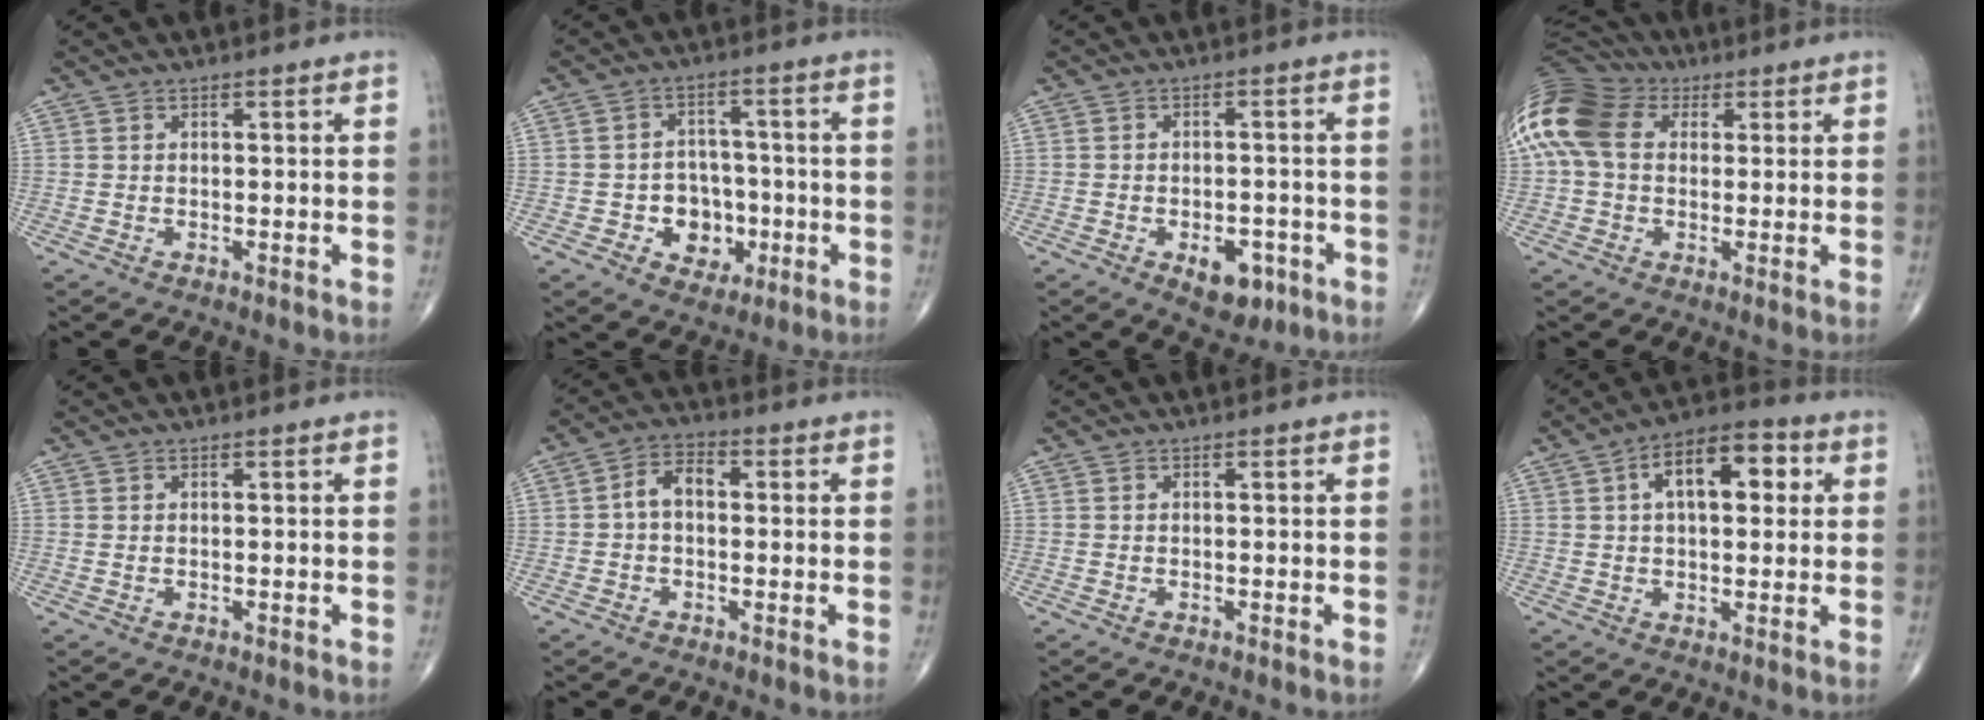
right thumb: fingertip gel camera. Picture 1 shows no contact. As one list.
[{"total": 8.1, "force": [-2.4, 6.7, 4.0], "torque": [-0.017, 0.024, -0.035]}, {"total": 7.0, "force": [-3.2, 4.1, 4.7], "torque": [-0.042, 0.013, -0.037]}, {"total": 16.8, "force": [3.9, 12.4, 10.7], "torque": [-0.238, 0.044, 0.064]}, {"total": 0.0}, {"total": 5.4, "force": [0.1, 3.4, 4.1], "torque": [-0.064, 0.022, -0.006]}, {"total": 0.0}, {"total": 12.2, "force": [3.4, 6.2, 9.9], "torque": [-0.131, 0.020, 0.044]}]